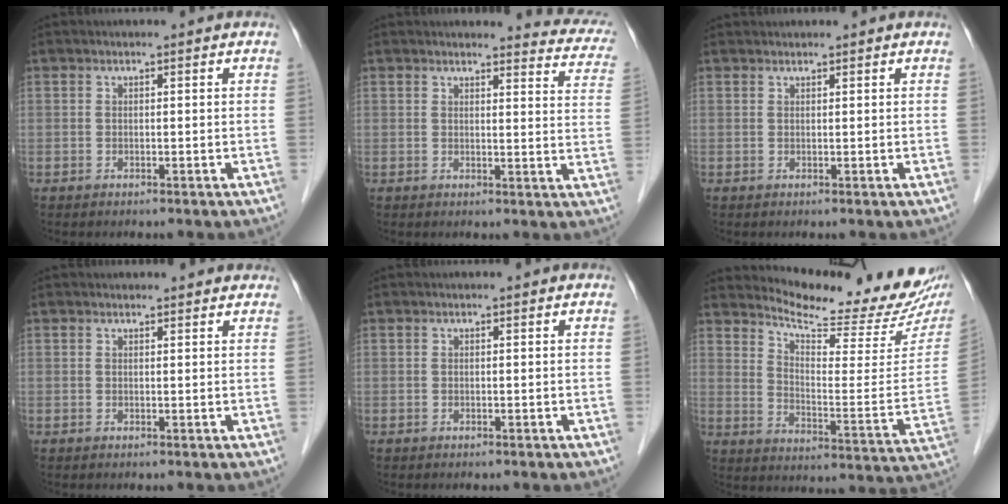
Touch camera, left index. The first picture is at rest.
{"total": 11.5, "force": [11.2, 2.1, 1.2], "torque": [0.029, -0.060, 0.088]}
{"total": 1.3, "force": [1.2, 0.4, 0.1], "torque": [0.006, 0.014, 0.021]}
{"total": 4.1, "force": [3.8, 1.5, 0.9], "torque": [0.003, 0.011, 0.041]}
{"total": 0.0}
{"total": 19.5, "force": [18.2, 1.1, 6.9], "torque": [-0.105, -0.091, 0.243]}